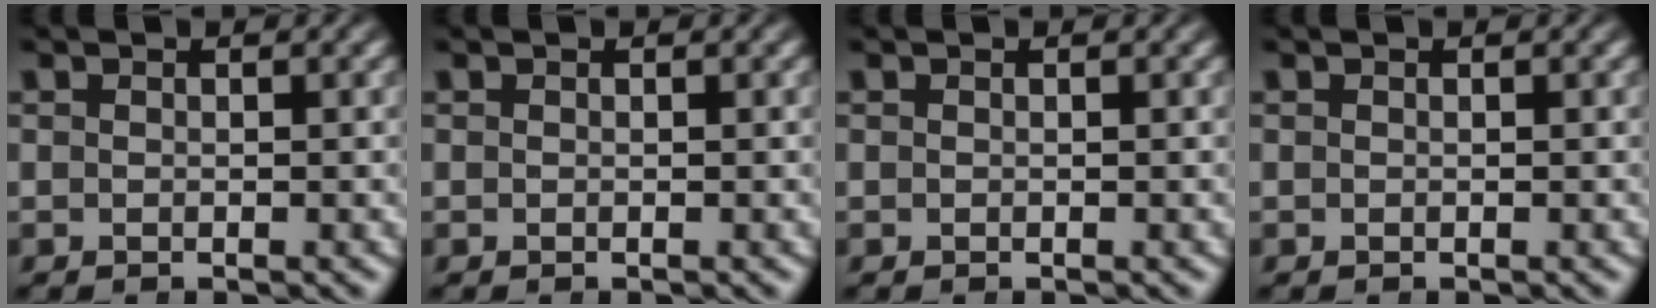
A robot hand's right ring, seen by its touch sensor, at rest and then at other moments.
{"total": 0.0}
{"total": 0.0}
{"total": 0.0}